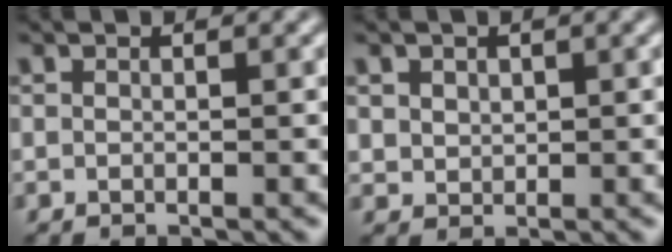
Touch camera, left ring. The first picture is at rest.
{"total": 1.3, "force": [0.6, 1.1, 0.4], "torque": [-0.011, -0.005, 0.017]}